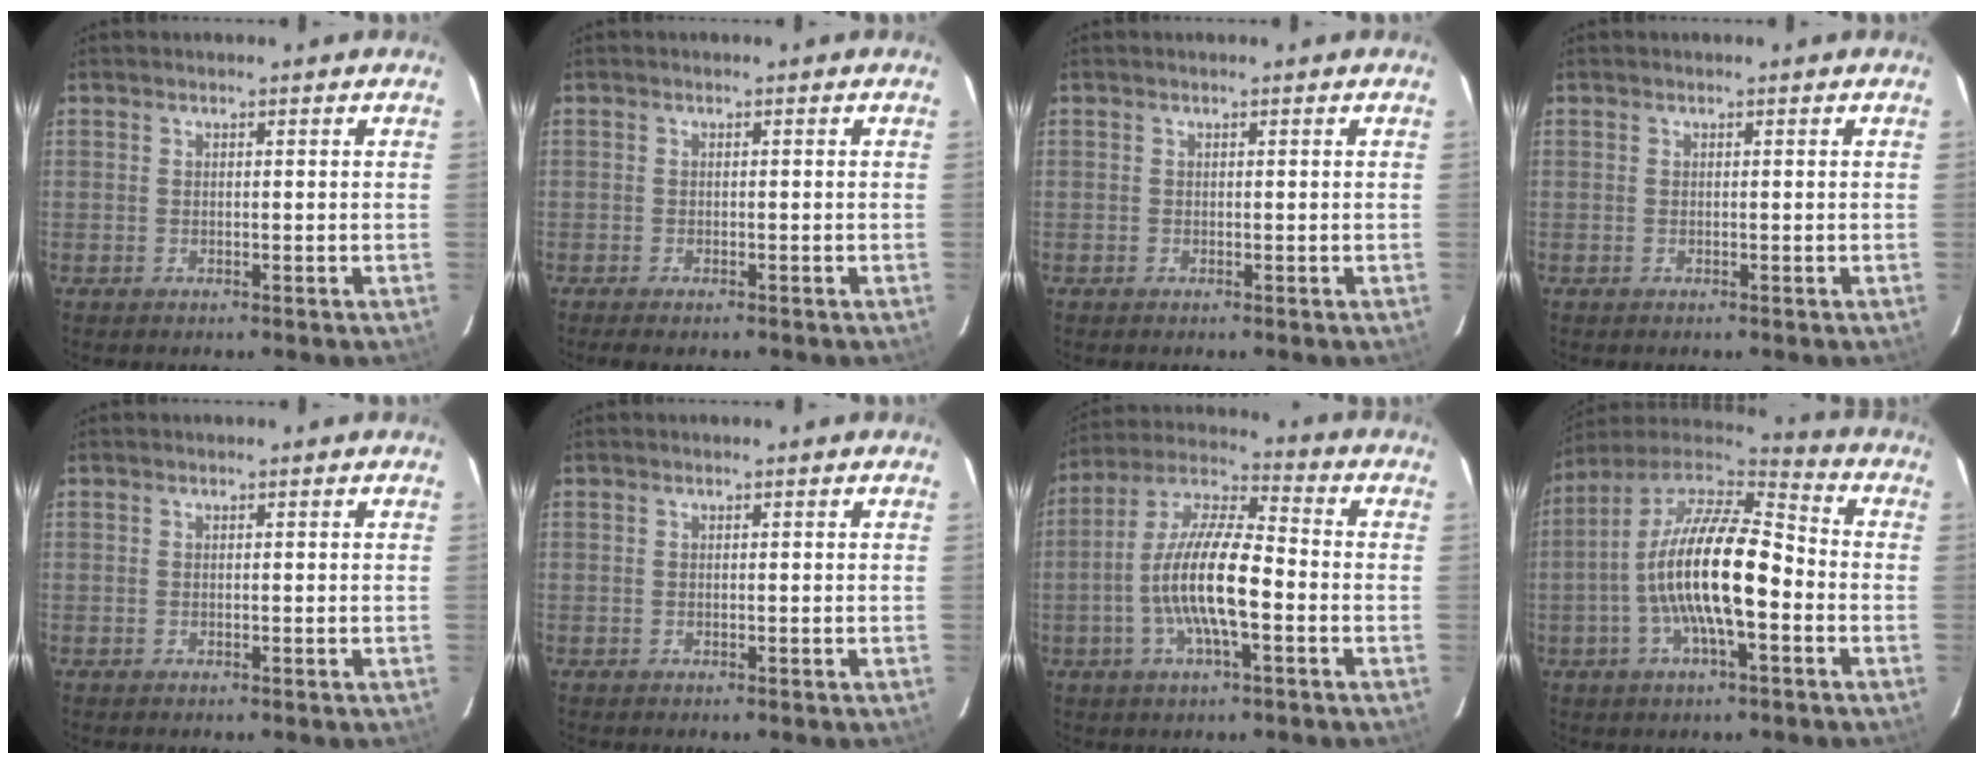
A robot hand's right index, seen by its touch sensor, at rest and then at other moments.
{"total": 2.5, "force": [-2.0, 0.6, 1.3], "torque": [-0.030, -0.009, -0.034]}
{"total": 0.0}
{"total": 0.0}
{"total": 0.0}
{"total": 0.0}
{"total": 13.8, "force": [-3.5, 3.4, 12.9], "torque": [-0.254, 0.001, -0.070]}
{"total": 17.8, "force": [-3.6, 5.4, 16.5], "torque": [-0.306, 0.000, -0.076]}